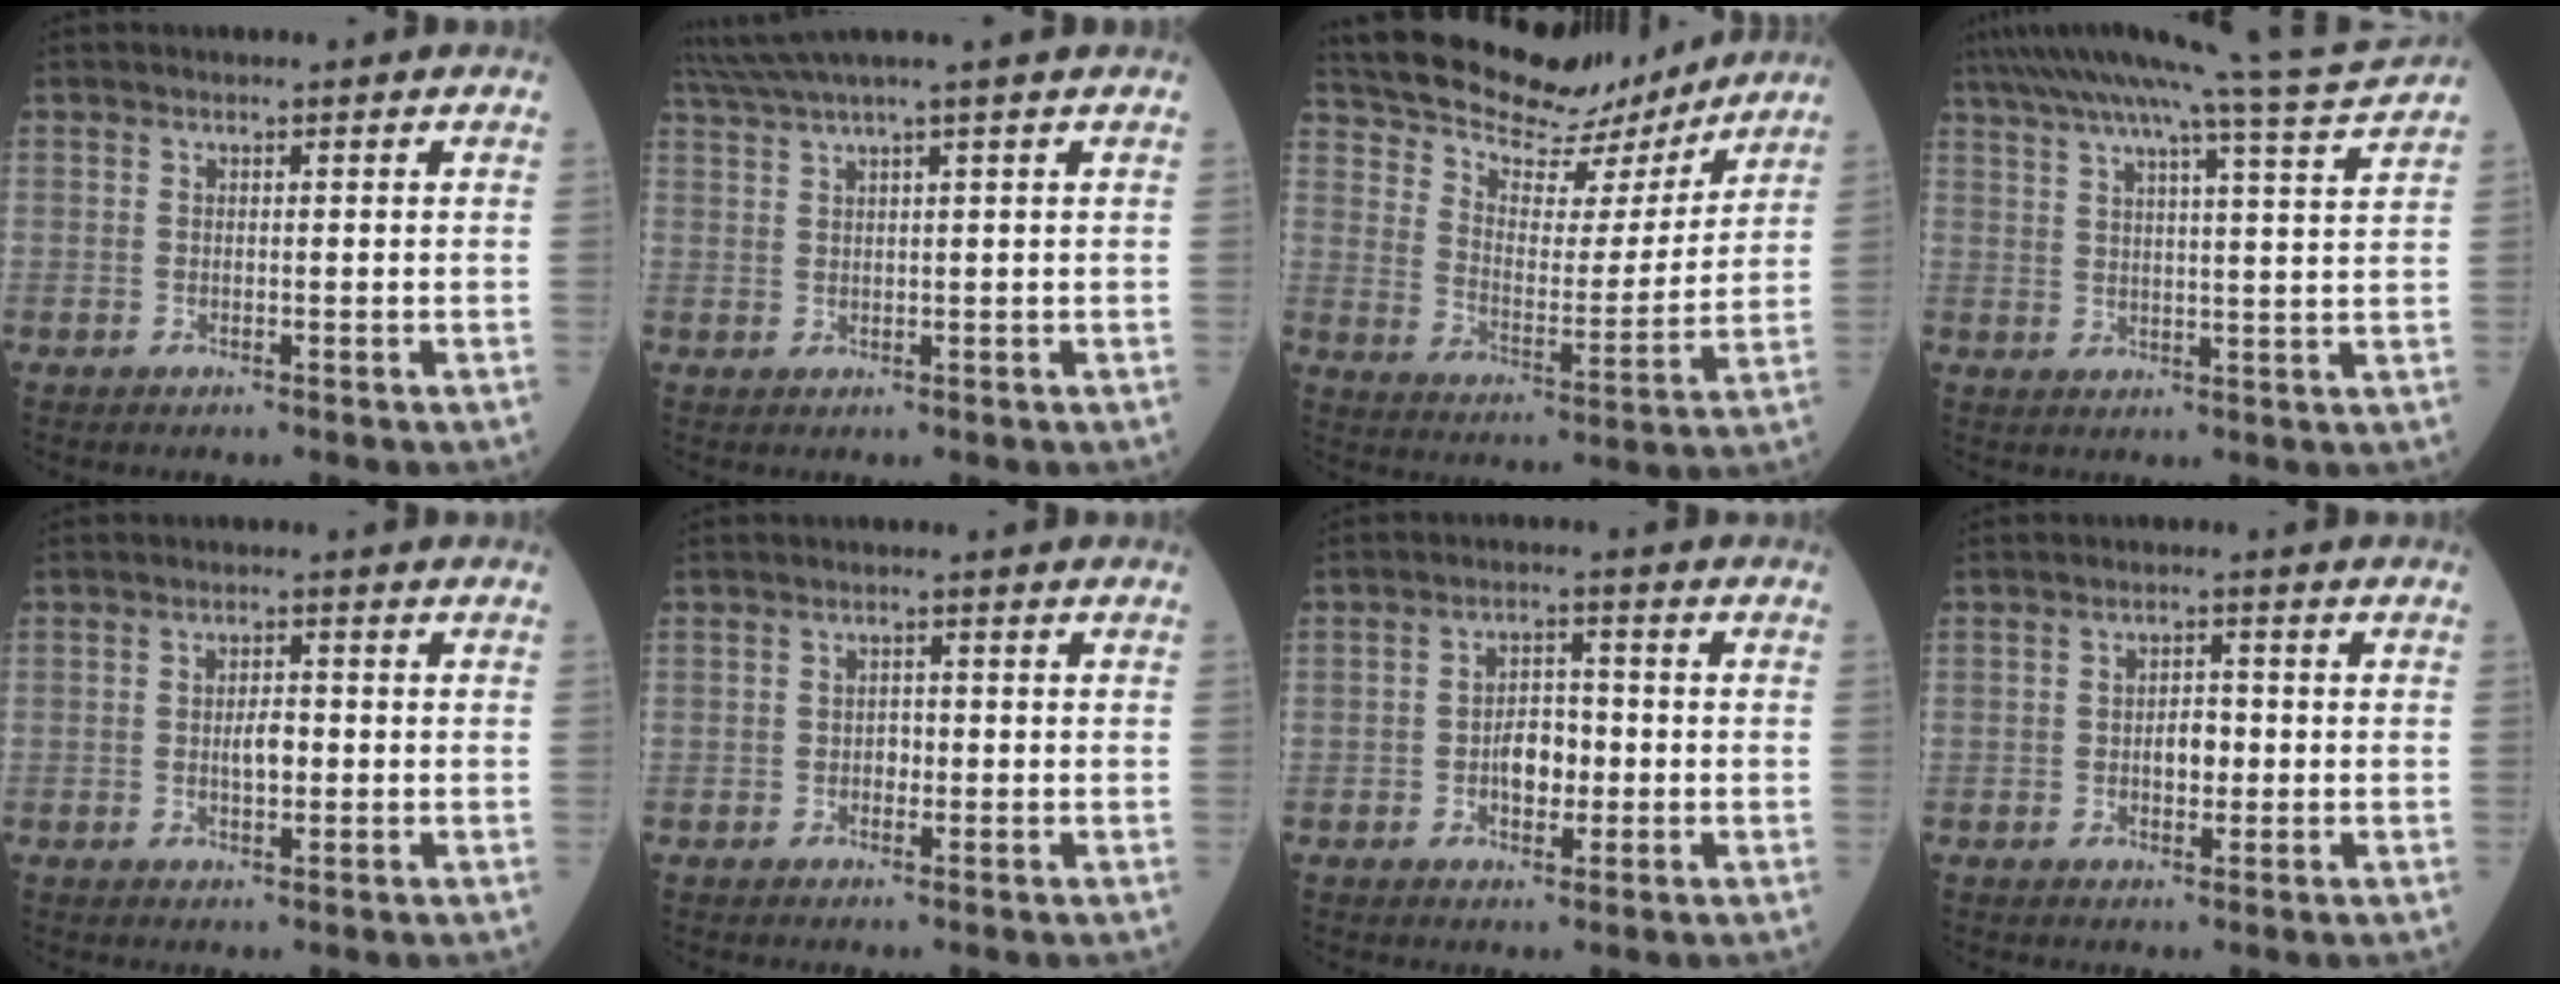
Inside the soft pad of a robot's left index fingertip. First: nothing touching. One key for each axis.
{"total": 5.8, "fx": 4.8, "fy": -2.0, "fz": 2.7, "tx": -0.047, "ty": 0.021, "tz": 0.090}
{"total": 20.6, "fx": 18.0, "fy": 6.5, "fz": 7.5, "tx": -0.146, "ty": 0.012, "tz": 0.271}
{"total": 16.1, "fx": 14.3, "fy": -2.8, "fz": 6.8, "tx": -0.125, "ty": -0.034, "tz": 0.194}
{"total": 2.8, "fx": -0.3, "fy": 1.1, "fz": 2.5, "tx": -0.044, "ty": 0.003, "tz": -0.004}
{"total": 1.3, "fx": -0.3, "fy": 0.9, "fz": 0.9, "tx": -0.011, "ty": 0.004, "tz": -0.006}
{"total": 4.5, "fx": -1.0, "fy": 2.6, "fz": 3.6, "tx": -0.063, "ty": 0.010, "tz": -0.017}
{"total": 3.0, "fx": -0.4, "fy": 1.6, "fz": 2.5, "tx": -0.040, "ty": 0.005, "tz": -0.006}